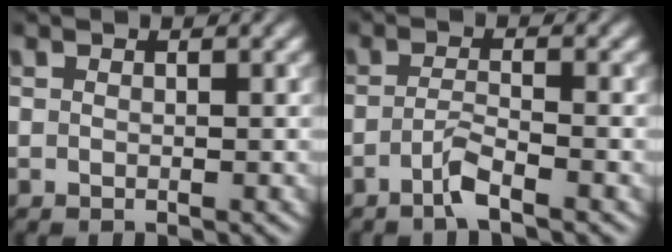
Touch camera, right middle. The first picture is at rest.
{"total": 2.2, "force": [-1.3, 0.3, 1.7], "torque": [-0.033, 0.004, -0.032]}